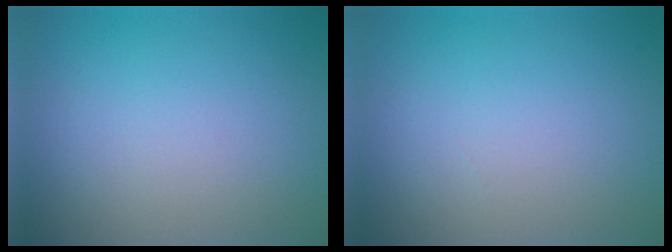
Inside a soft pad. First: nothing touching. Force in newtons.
{"total": 0.0}